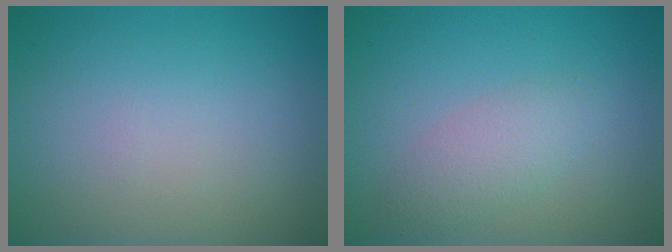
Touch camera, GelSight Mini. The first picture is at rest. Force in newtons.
{"total": 2.4, "press": 2.4, "slide": 0.2}